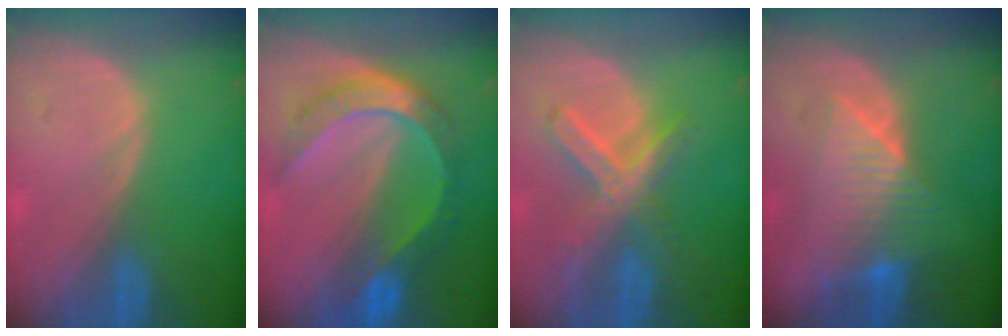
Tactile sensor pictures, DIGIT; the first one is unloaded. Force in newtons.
{"total": 8.5, "press": 8.5, "slide": 0.7}
{"total": 7.4, "press": 6.2, "slide": 4.0}
{"total": 7.8, "press": 7.4, "slide": 2.6}